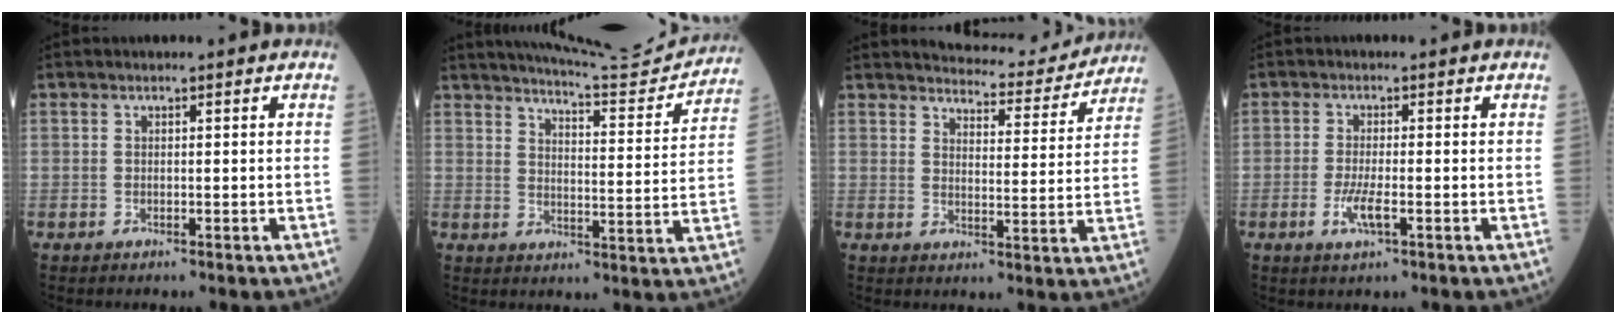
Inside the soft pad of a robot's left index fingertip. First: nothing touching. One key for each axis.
{"total": 14.7, "fx": 14.2, "fy": -0.3, "fz": 3.4, "tx": -0.052, "ty": -0.040, "tz": 0.186}
{"total": 11.1, "fx": 10.8, "fy": 1.8, "fz": 1.6, "tx": -0.017, "ty": -0.015, "tz": 0.130}
{"total": 3.0, "fx": -1.0, "fy": 0.5, "fz": 2.8, "tx": -0.062, "ty": -0.006, "tz": -0.018}